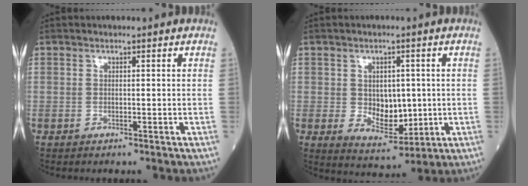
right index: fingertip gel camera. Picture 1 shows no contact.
{"total": 9.1, "force": [0.0, 5.7, 7.2], "torque": [-0.126, -0.001, 0.017]}